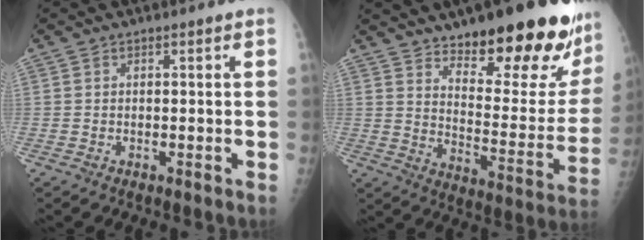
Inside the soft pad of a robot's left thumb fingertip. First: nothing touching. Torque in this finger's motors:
{"motor_torque": [0.57, 0.56, 1.09, -1.68, 0.12]}